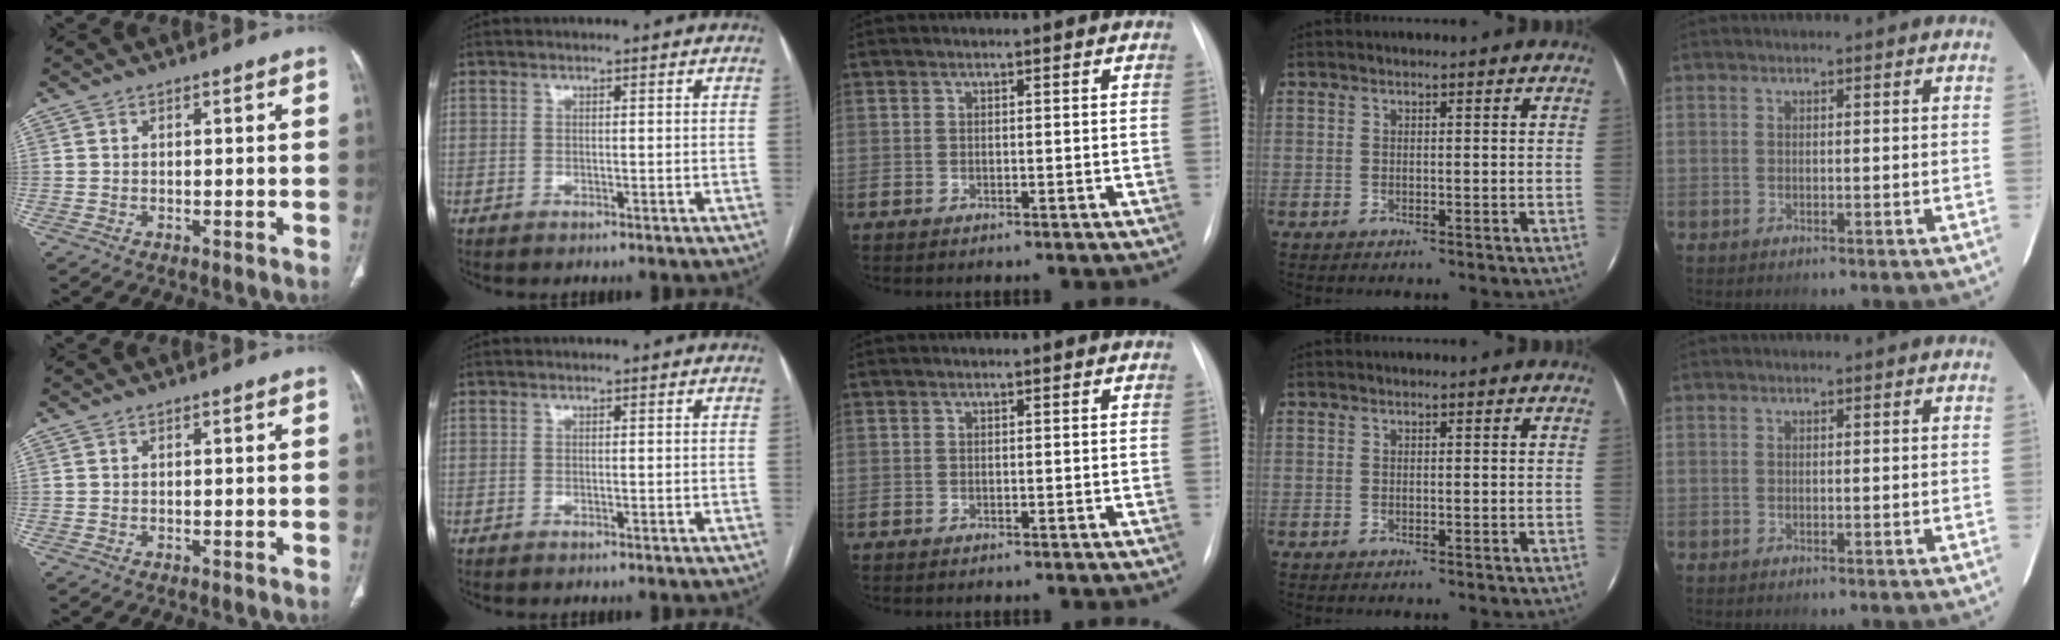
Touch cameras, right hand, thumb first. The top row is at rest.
{}